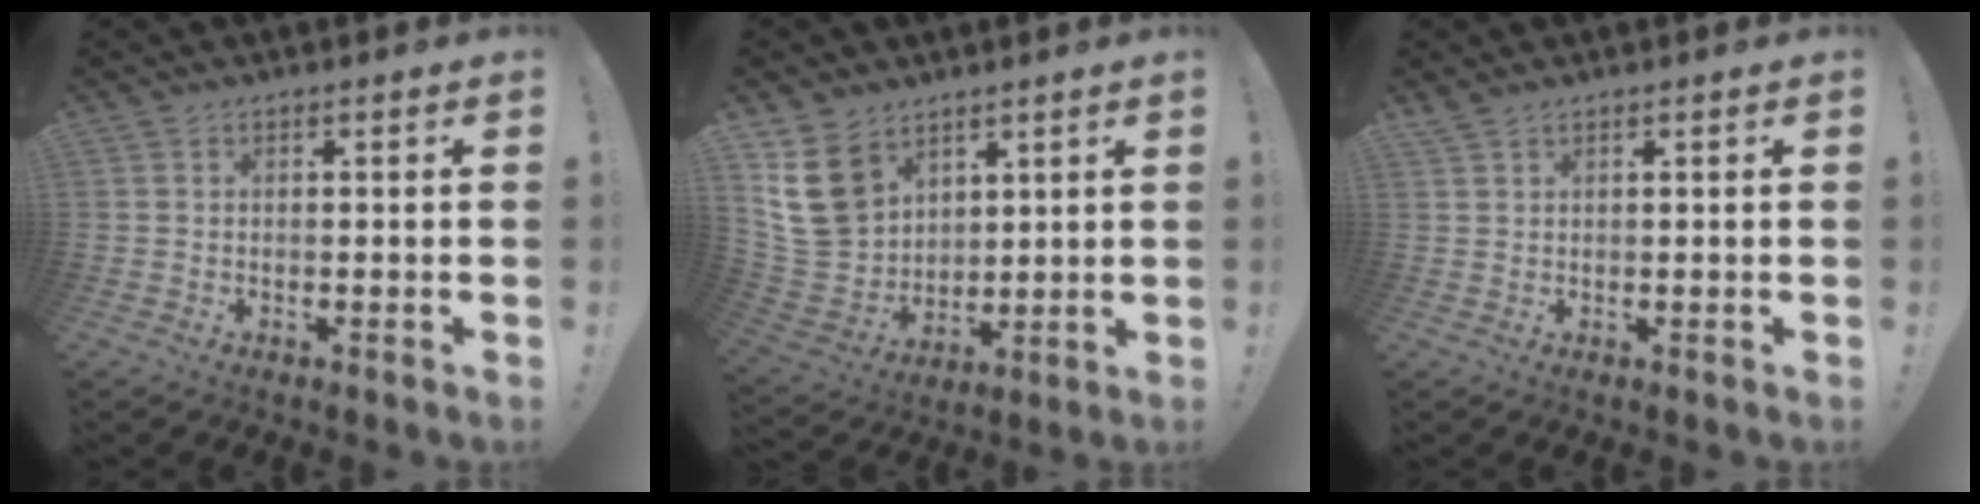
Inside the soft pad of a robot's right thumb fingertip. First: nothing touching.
{"total": 15.7, "force": [8.4, 11.4, 6.8], "torque": [-0.128, -0.046, 0.166]}
{"total": 1.7, "force": [1.4, 0.5, 0.7], "torque": [-0.012, -0.007, 0.025]}